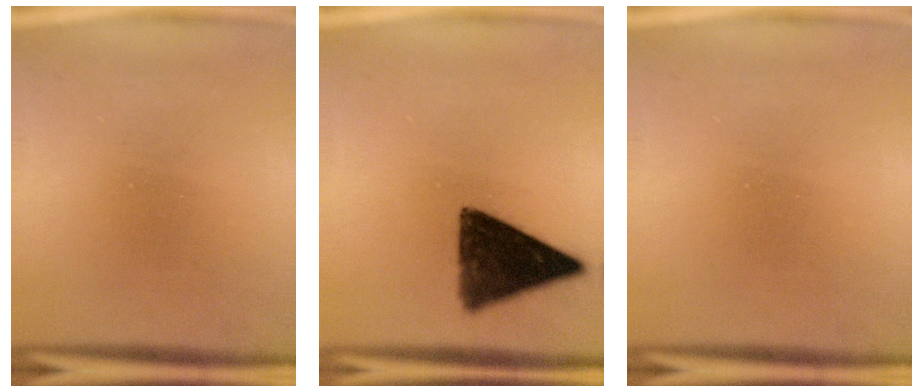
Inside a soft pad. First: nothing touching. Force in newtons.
{"total": 12.5}
{"total": 0.0}